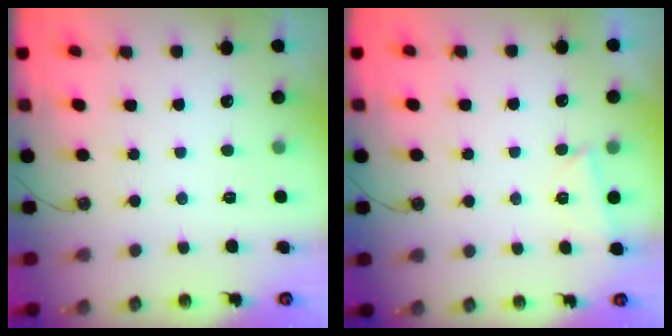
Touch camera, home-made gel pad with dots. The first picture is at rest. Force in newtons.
{"total": 1.6, "press": 1.6, "slide": 0.3}